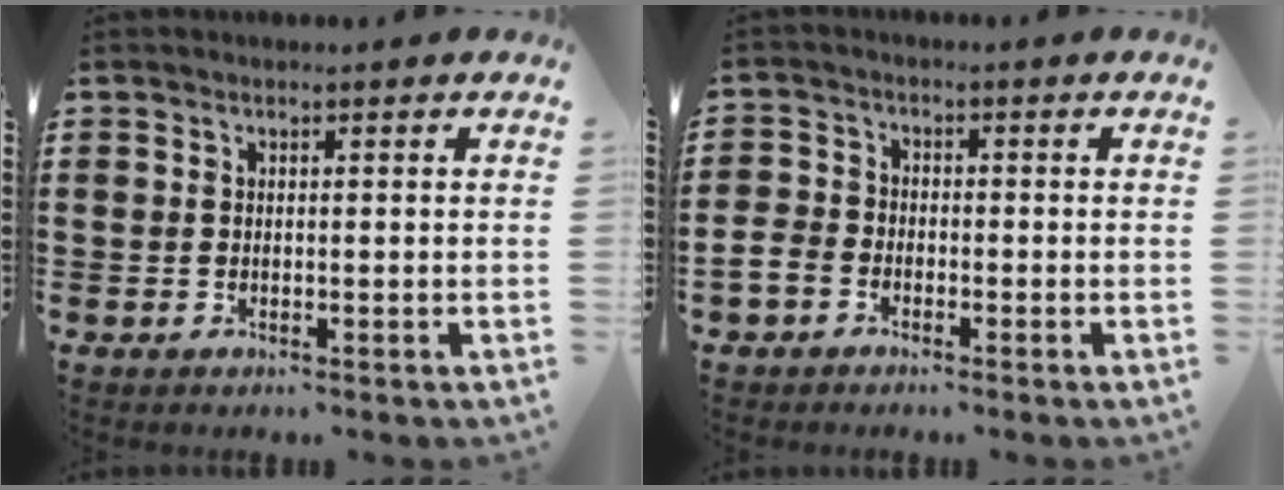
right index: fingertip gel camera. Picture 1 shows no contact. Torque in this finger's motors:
{"motor_torque": [1.09, 1.04, 0.35, 0.07]}